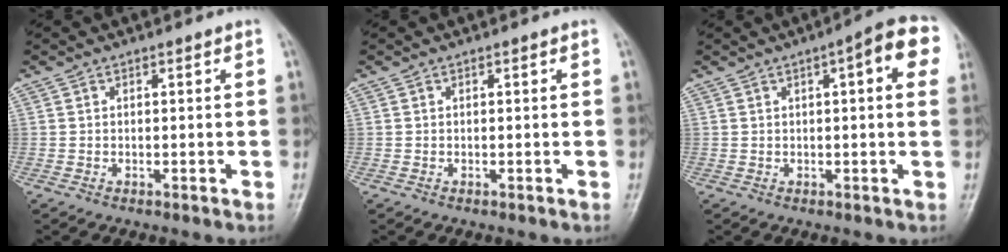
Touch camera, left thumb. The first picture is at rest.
{"total": 0.0}
{"total": 9.0, "force": [2.8, 2.6, 8.2], "torque": [-0.088, 0.016, 0.025]}